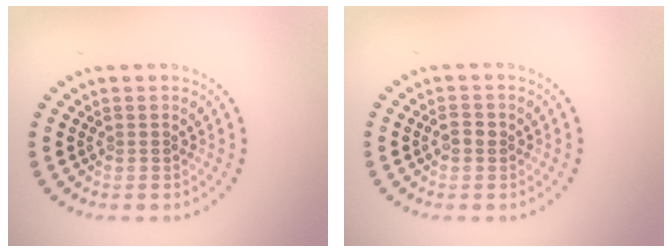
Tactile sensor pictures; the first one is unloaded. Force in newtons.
{"total": 1.3, "press": 1.3, "slide": 0.1}